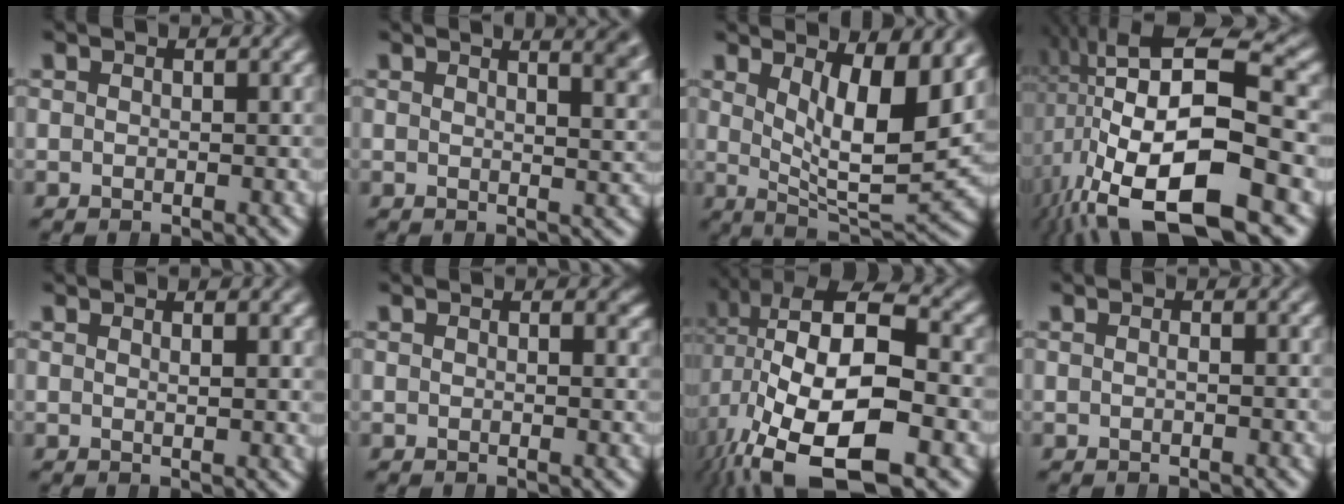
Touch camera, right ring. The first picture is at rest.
{"total": 5.3, "force": [3.2, 1.2, 4.0], "torque": [-0.020, 0.010, 0.041]}
{"total": 9.2, "force": [2.8, 3.7, 7.9], "torque": [-0.112, -0.023, 0.051]}
{"total": 14.1, "force": [-0.2, 6.6, 12.4], "torque": [-0.220, -0.022, 0.013]}
{"total": 1.2, "force": [0.8, -0.8, 0.5], "torque": [-0.002, -0.004, 0.016]}
{"total": 0.9, "force": [0.7, 0.3, 0.5], "torque": [0.000, 0.001, 0.006]}
{"total": 13.0, "force": [-0.8, 7.2, 10.8], "torque": [-0.202, -0.034, 0.008]}
{"total": 0.0}